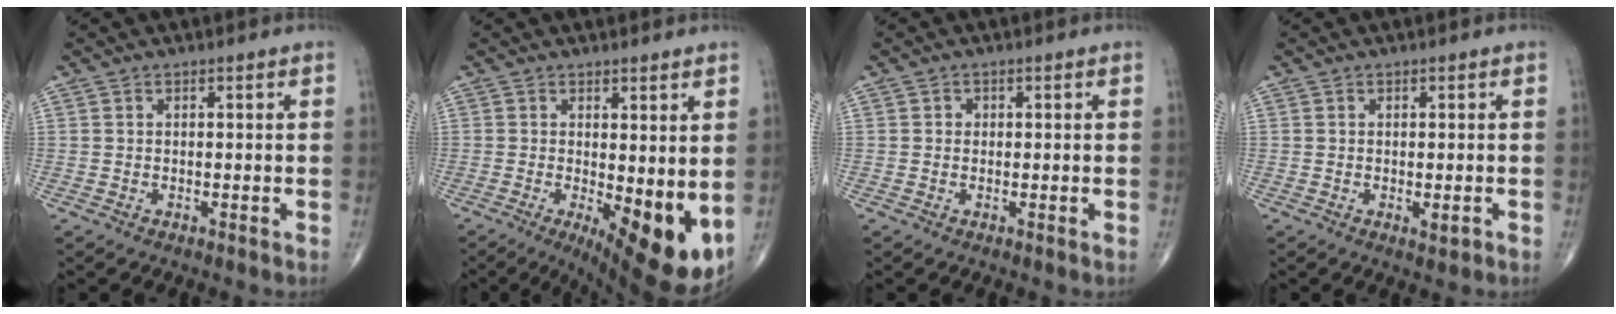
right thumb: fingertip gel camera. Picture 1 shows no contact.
{"total": 12.5, "force": [-1.5, 4.4, 11.6], "torque": [-0.155, -0.029, -0.006]}
{"total": 0.9, "force": [0.1, 0.9, 0.3], "torque": [0.001, 0.002, -0.001]}
{"total": 1.6, "force": [-0.5, 0.7, 1.4], "torque": [-0.019, -0.004, -0.004]}